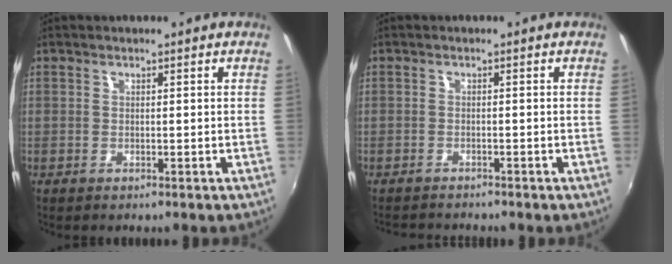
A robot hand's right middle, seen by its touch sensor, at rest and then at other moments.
{"total": 3.4, "force": [-3.3, 0.4, 0.7], "torque": [-0.025, -0.013, -0.056]}